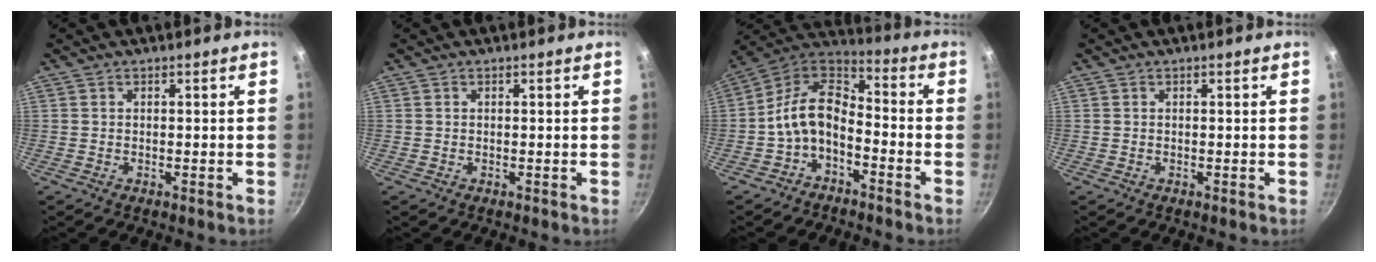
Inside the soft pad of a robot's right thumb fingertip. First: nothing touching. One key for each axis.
{"total": 0.0}
{"total": 11.9, "fx": -4.3, "fy": 7.4, "fz": 8.3, "tx": -0.149, "ty": 0.068, "tz": -0.096}
{"total": 0.0}